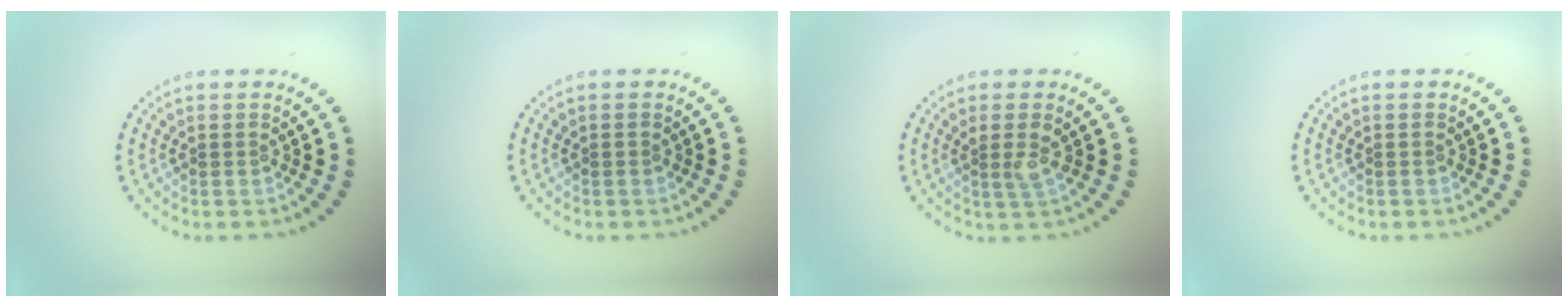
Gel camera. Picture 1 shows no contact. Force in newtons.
{"total": 0.0}
{"total": 1.6, "press": 1.3, "slide": 0.9}
{"total": 0.0}